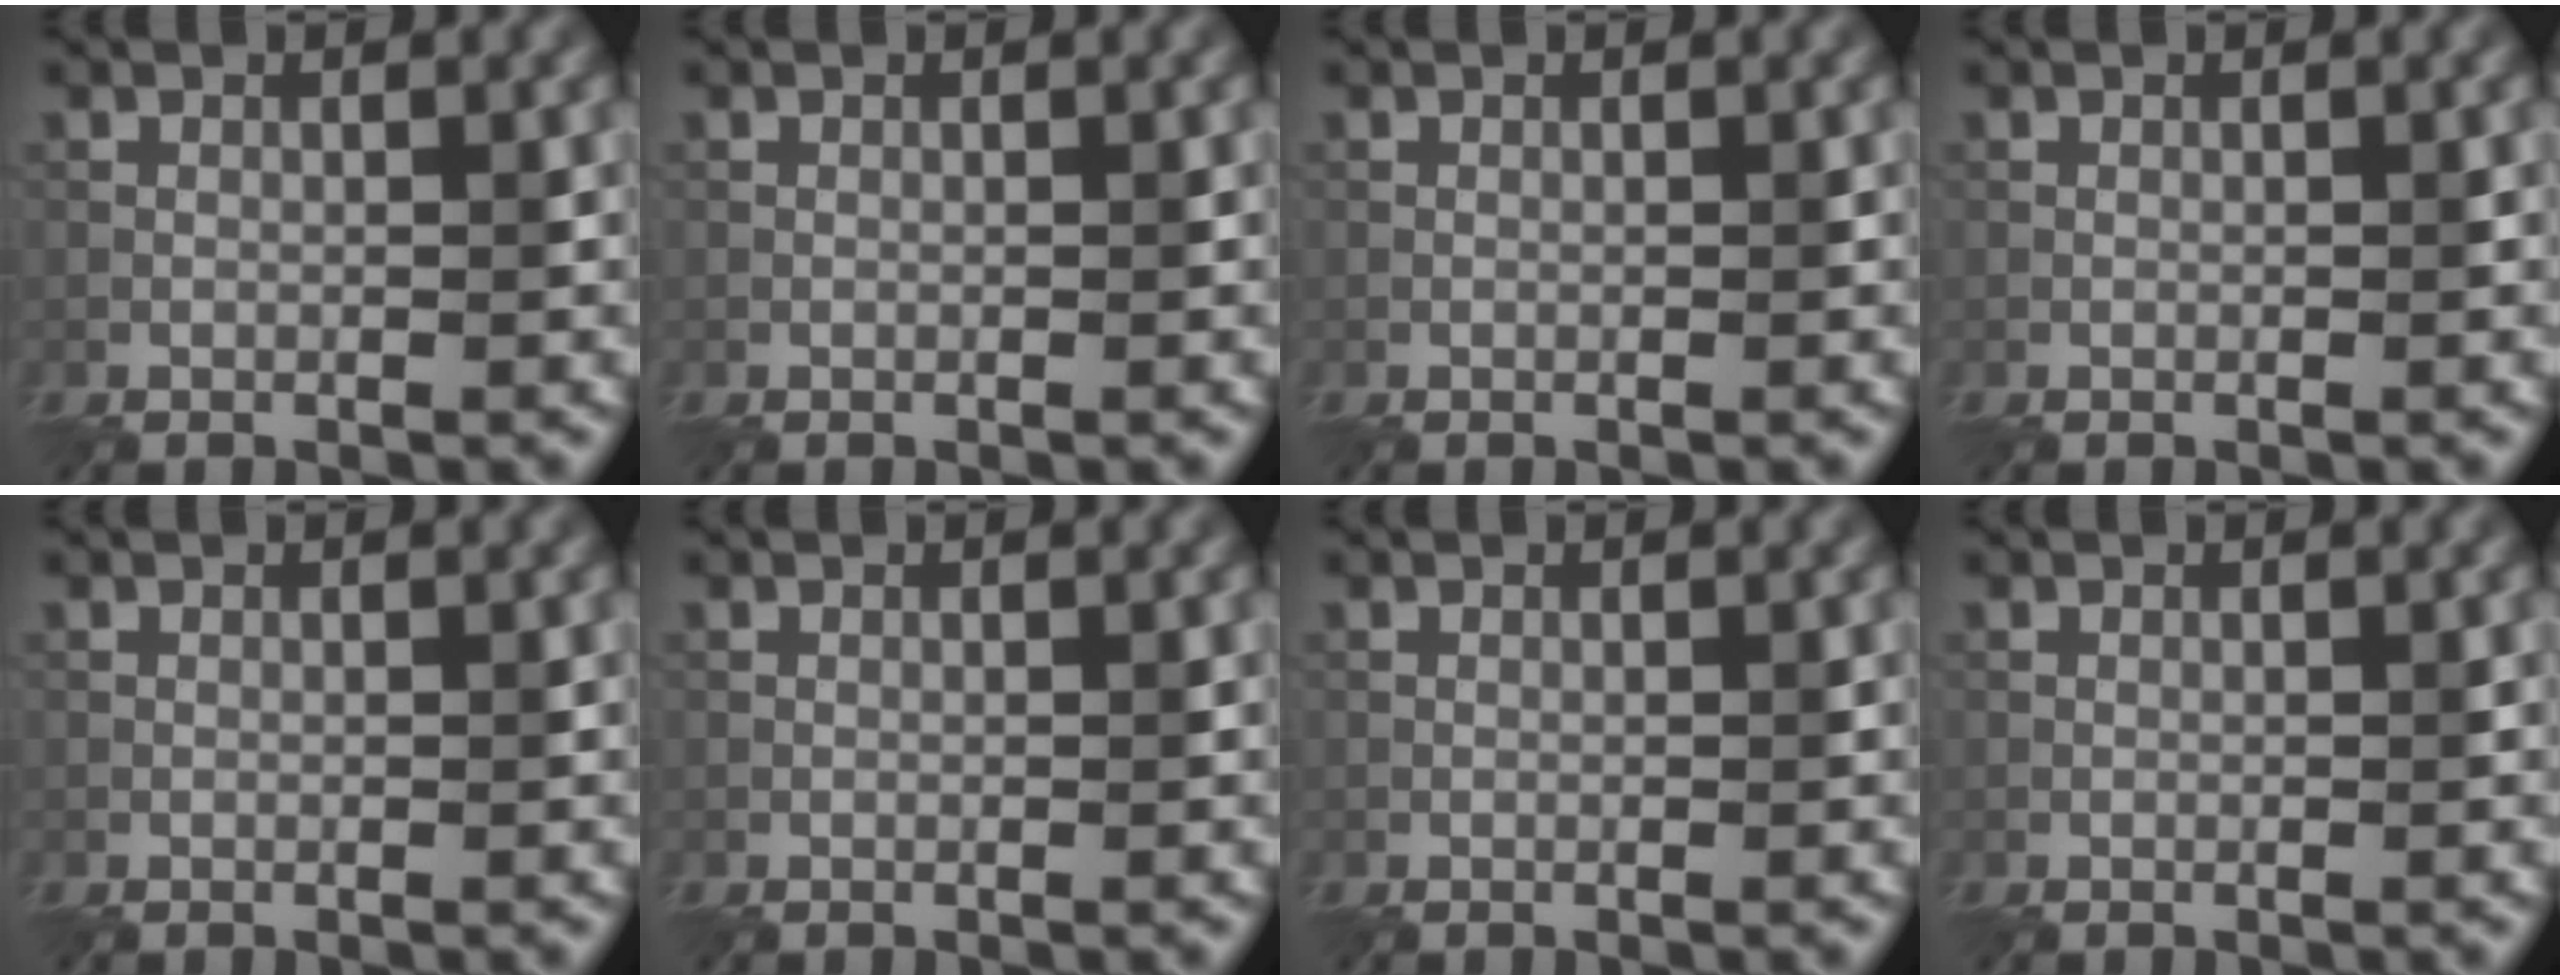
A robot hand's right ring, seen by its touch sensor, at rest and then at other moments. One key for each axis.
{"total": 0.0}
{"total": 0.0}
{"total": 0.0}
{"total": 0.0}
{"total": 0.0}
{"total": 0.0}
{"total": 0.0}